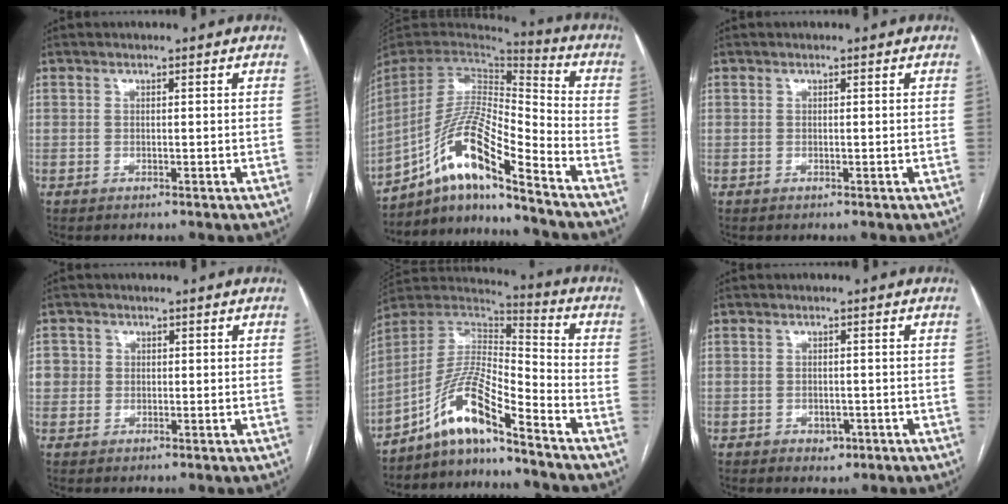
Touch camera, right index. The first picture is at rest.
{"total": 15.9, "force": [-10.7, 1.5, 11.6], "torque": [-0.233, 0.009, -0.194]}
{"total": 0.0}
{"total": 3.6, "force": [0.2, 3.5, 0.7], "torque": [-0.011, 0.016, 0.006]}
{"total": 11.2, "force": [-8.3, 1.0, 7.5], "torque": [-0.152, 0.021, -0.156]}
{"total": 2.1, "force": [-1.1, 1.5, 1.0], "torque": [-0.010, 0.004, -0.007]}